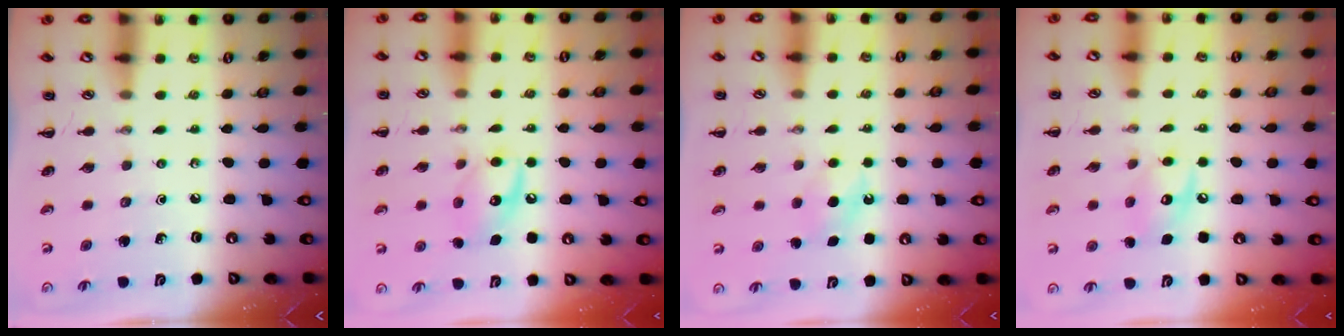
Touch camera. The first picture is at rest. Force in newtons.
{"total": 10.3, "press": 10.3, "slide": 0.8}
{"total": 7.2, "press": 7.0, "slide": 1.8}
{"total": 8.6, "press": 8.5, "slide": 0.6}